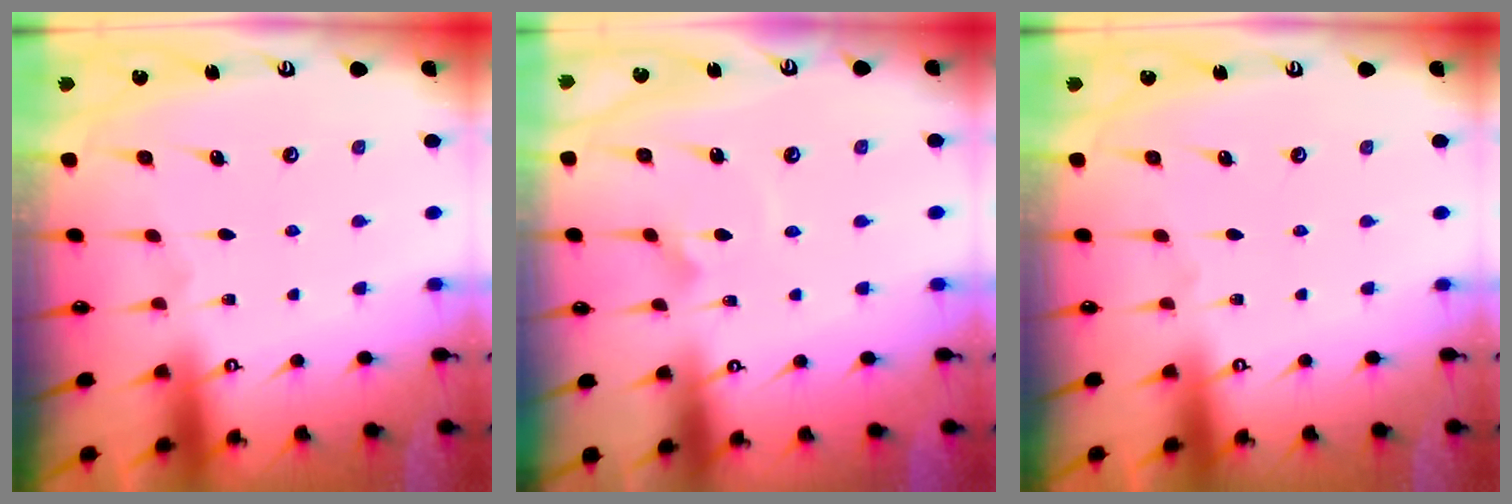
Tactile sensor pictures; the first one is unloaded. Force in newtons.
{"total": 2.0, "press": 2.0, "slide": 0.1}
{"total": 0.0}